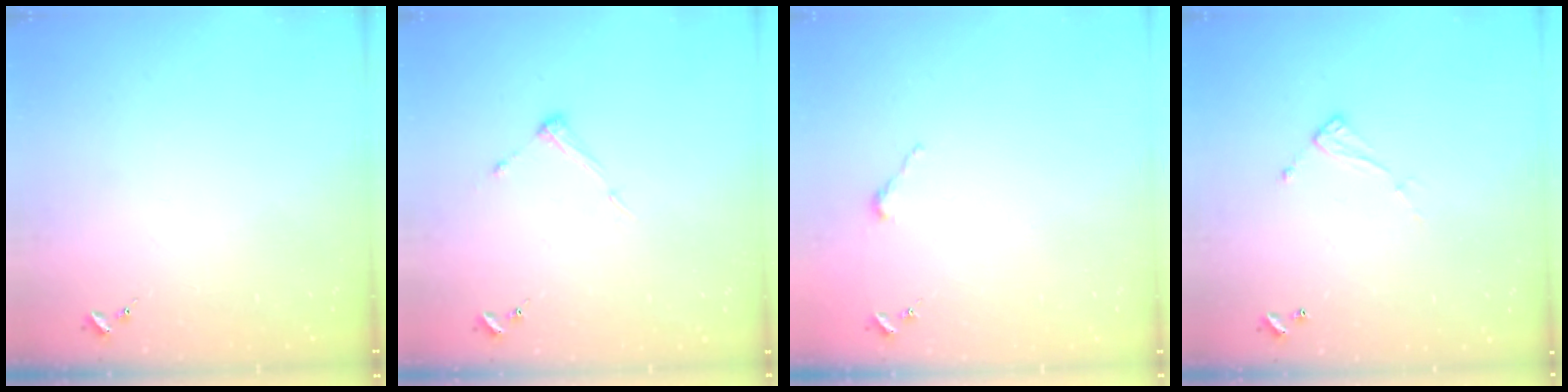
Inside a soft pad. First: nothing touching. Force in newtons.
{"total": 5.6, "press": 5.5, "slide": 0.7}
{"total": 2.5, "press": 2.5, "slide": 0.2}
{"total": 7.1, "press": 7.1, "slide": 0.3}